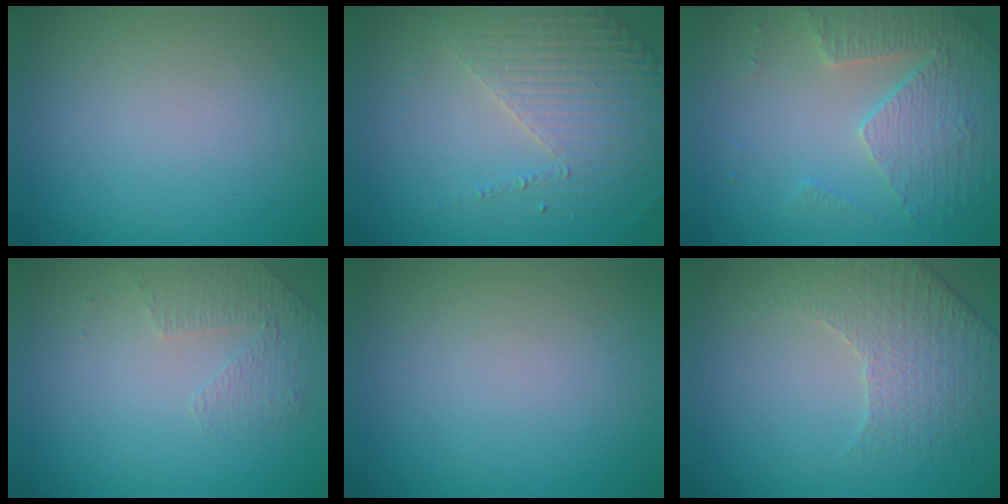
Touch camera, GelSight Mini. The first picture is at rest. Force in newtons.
{"total": 4.4, "press": 3.2, "slide": 3.0}
{"total": 3.6, "press": 3.5, "slide": 1.1}
{"total": 1.4, "press": 0.9, "slide": 1.1}
{"total": 0.0}
{"total": 2.6, "press": 2.4, "slide": 1.0}